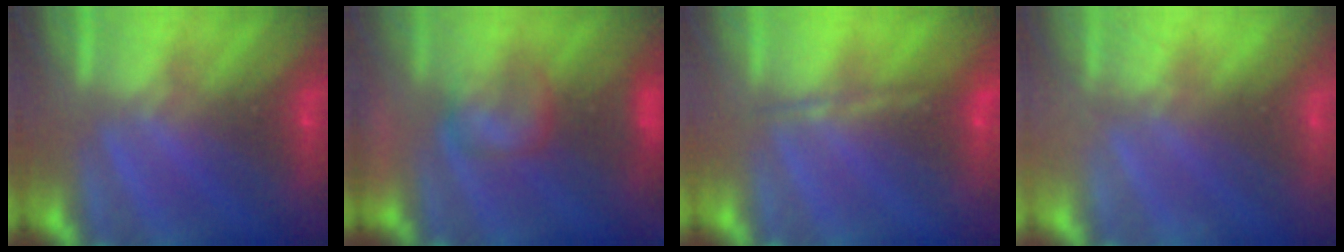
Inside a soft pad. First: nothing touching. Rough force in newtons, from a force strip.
{"total": 7.5}
{"total": 1.7}
{"total": 2.4}